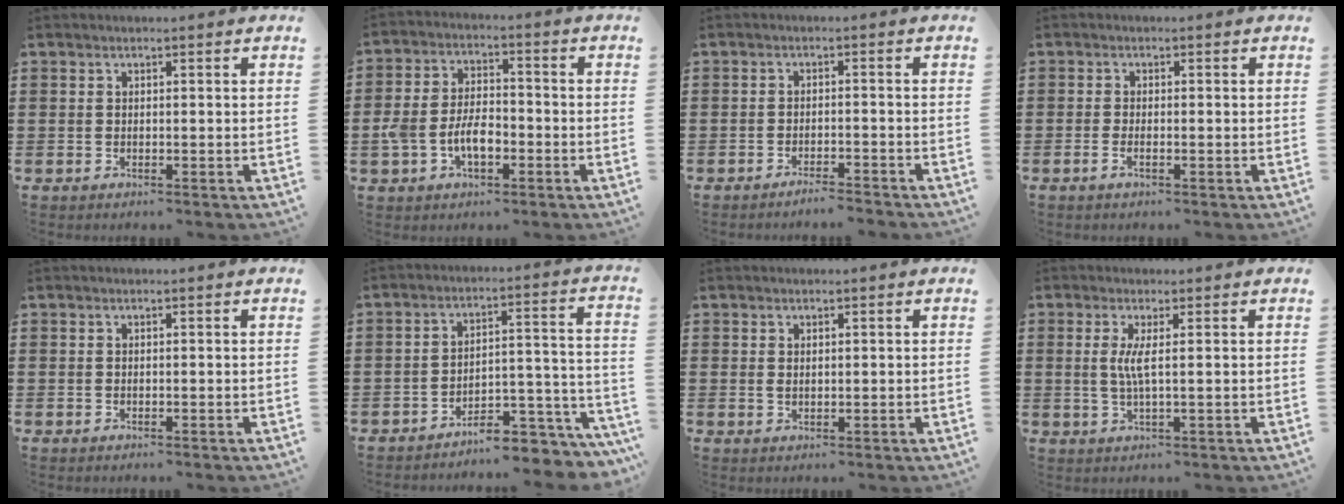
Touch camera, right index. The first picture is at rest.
{"total": 6.3, "force": [-2.3, 3.4, 4.8], "torque": [-0.115, 0.003, -0.050]}
{"total": 2.2, "force": [-2.1, -0.2, 0.5], "torque": [-0.011, 0.000, -0.042]}
{"total": 1.1, "force": [-0.7, 0.2, 0.8], "torque": [-0.016, -0.002, -0.013]}
{"total": 0.0}
{"total": 6.6, "force": [-6.2, 1.3, 2.0], "torque": [-0.026, 0.010, -0.119]}
{"total": 0.8, "force": [0.3, 0.4, 0.6], "torque": [-0.013, 0.004, 0.005]}
{"total": 3.3, "force": [0.4, -0.1, 3.3], "torque": [-0.073, -0.009, 0.002]}